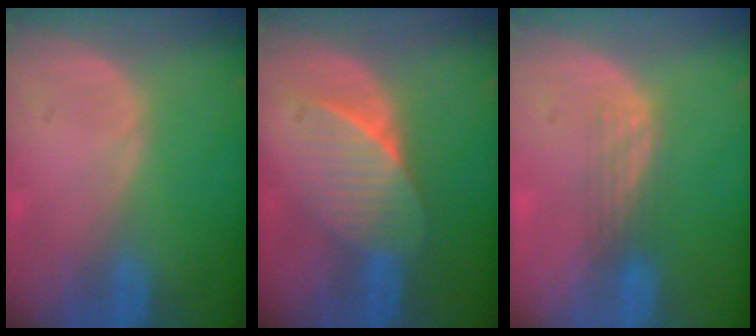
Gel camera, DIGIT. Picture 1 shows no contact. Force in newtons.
{"total": 7.7, "press": 6.8, "slide": 3.5}
{"total": 2.9, "press": 2.6, "slide": 1.3}